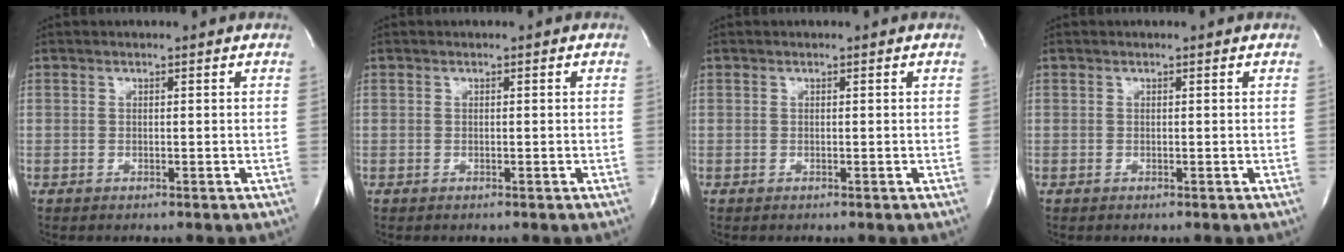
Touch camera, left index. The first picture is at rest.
{"total": 0.0}
{"total": 0.0}
{"total": 0.0}